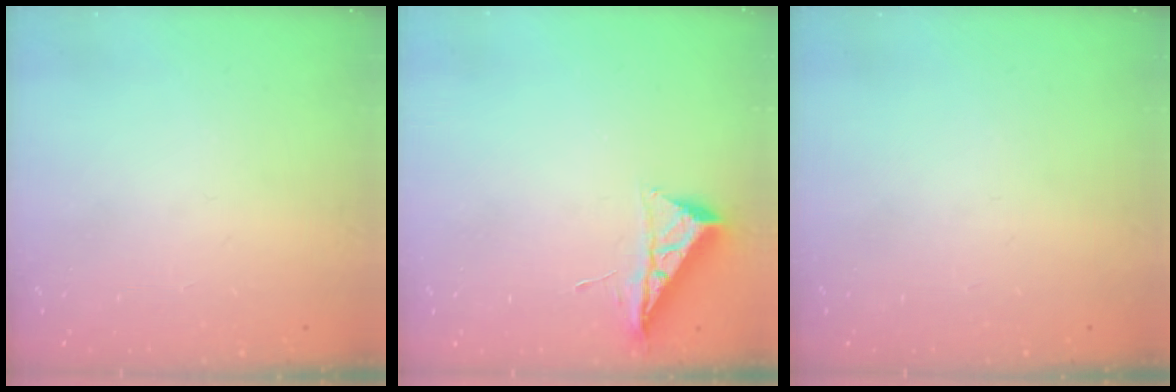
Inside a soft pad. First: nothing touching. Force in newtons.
{"total": 6.8, "press": 6.7, "slide": 0.7}
{"total": 0.0}